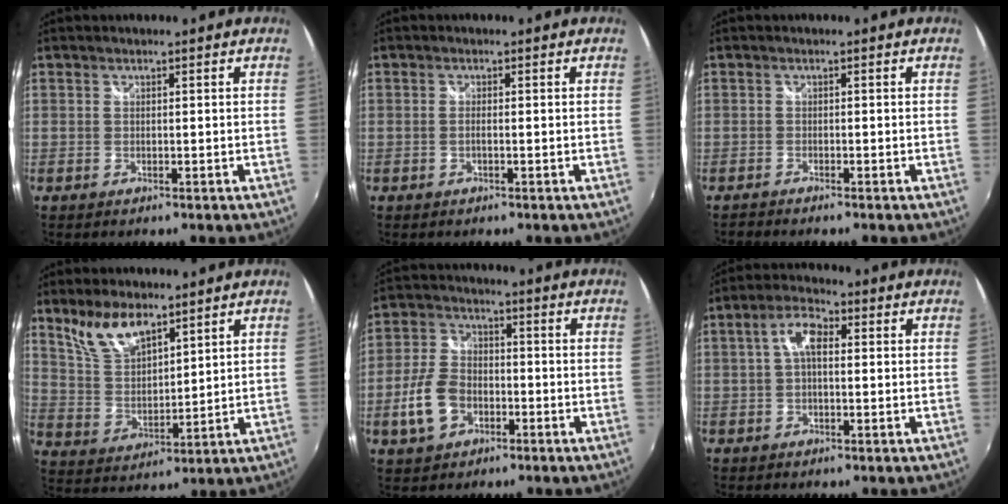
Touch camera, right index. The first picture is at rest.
{"total": 1.1, "force": [-0.3, 0.1, 1.0], "torque": [-0.021, 0.001, -0.007]}
{"total": 1.4, "force": [-1.4, 0.1, 0.4], "torque": [-0.017, -0.009, -0.026]}
{"total": 9.2, "force": [6.7, 3.5, 5.2], "torque": [-0.099, 0.005, 0.140]}
{"total": 9.6, "force": [-3.7, 6.5, 5.9], "torque": [-0.137, 0.008, -0.065]}
{"total": 5.3, "force": [0.7, 2.5, 4.6], "torque": [-0.089, 0.018, 0.009]}